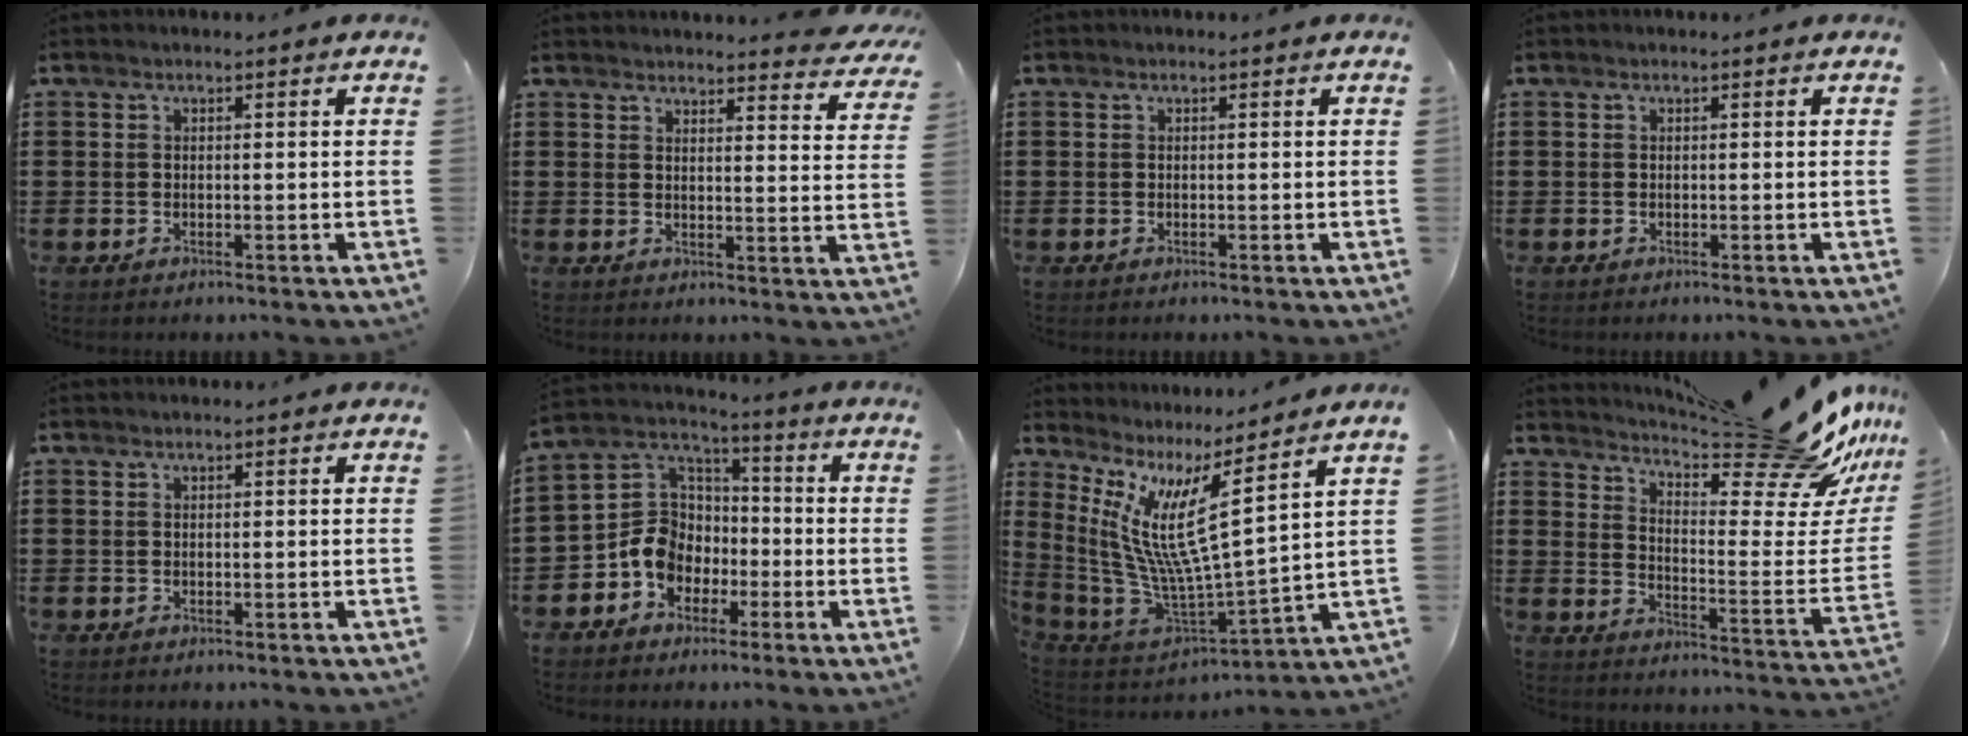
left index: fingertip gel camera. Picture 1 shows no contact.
{"total": 3.4, "force": [3.4, -0.2, 0.6], "torque": [-0.019, -0.019, 0.059]}
{"total": 0.0}
{"total": 0.0}
{"total": 0.0}
{"total": 8.9, "force": [-3.3, 7.6, 3.2], "torque": [-0.105, 0.013, -0.069]}
{"total": 10.7, "force": [4.5, 1.2, 9.6], "torque": [-0.231, -0.066, 0.064]}
{"total": 15.4, "force": [12.8, 2.7, 8.1], "torque": [-0.115, -0.110, 0.208]}